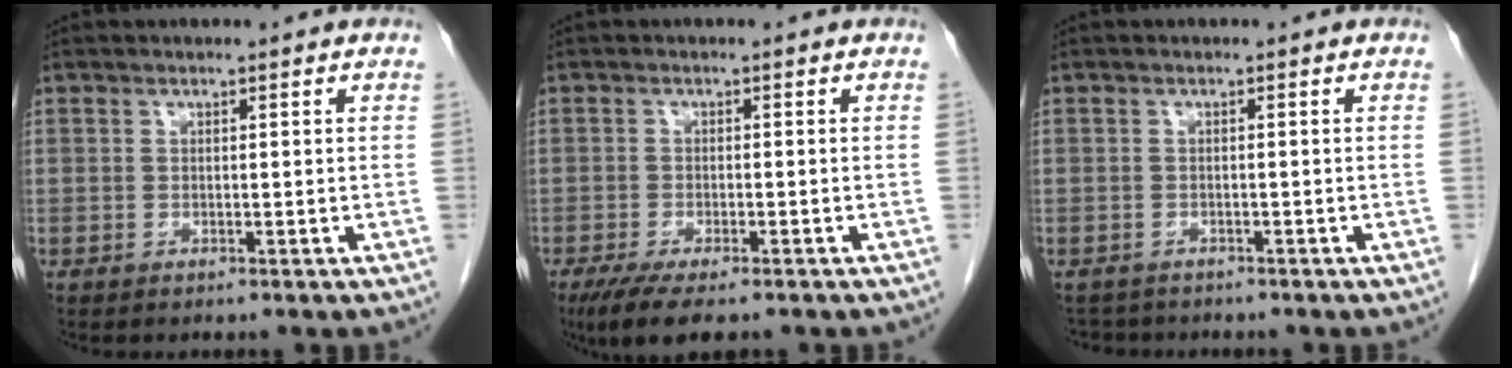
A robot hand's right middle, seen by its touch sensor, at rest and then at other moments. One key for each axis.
{"total": 6.9, "fx": -5.0, "fy": 1.5, "fz": 4.4, "tx": -0.072, "ty": -0.018, "tz": -0.078}
{"total": 2.7, "fx": -2.5, "fy": 1.0, "fz": -0.1, "tx": -0.004, "ty": -0.007, "tz": -0.039}